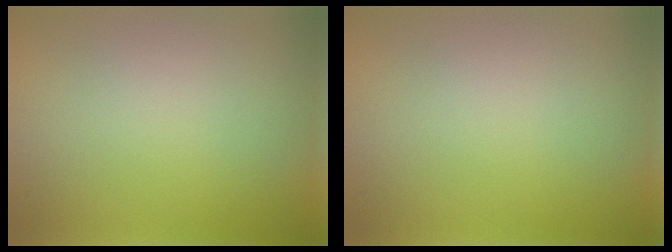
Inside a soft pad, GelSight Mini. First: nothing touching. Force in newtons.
{"total": 0.0}